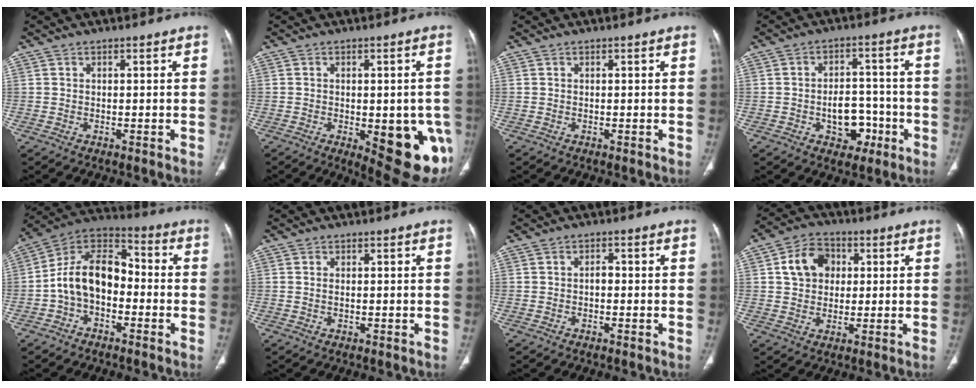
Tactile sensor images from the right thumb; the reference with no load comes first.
{"total": 14.5, "force": [-4.3, 5.7, 12.7], "torque": [-0.120, -0.006, -0.033]}
{"total": 0.0}
{"total": 8.1, "force": [-2.8, 5.7, 5.0], "torque": [-0.040, 0.034, -0.036]}
{"total": 13.4, "force": [-2.6, 8.9, 9.7], "torque": [-0.151, 0.053, -0.058]}
{"total": 0.7, "force": [0.1, 0.3, 0.6], "torque": [-0.016, 0.002, 0.003]}
{"total": 1.5, "force": [-0.3, 1.0, 1.1], "torque": [-0.011, 0.004, -0.008]}
{"total": 9.1, "force": [2.0, 7.2, 5.1], "torque": [-0.064, 0.008, 0.028]}